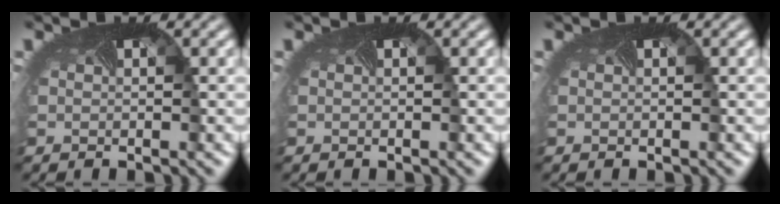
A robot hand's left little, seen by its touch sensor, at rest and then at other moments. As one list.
[{"total": 0.0}, {"total": 0.0}]